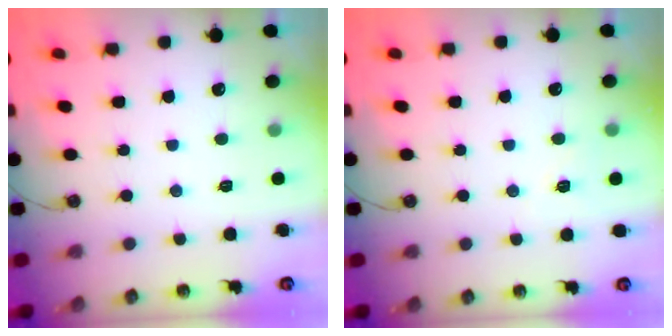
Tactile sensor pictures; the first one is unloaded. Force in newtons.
{"total": 5.0, "press": 4.5, "slide": 2.2}